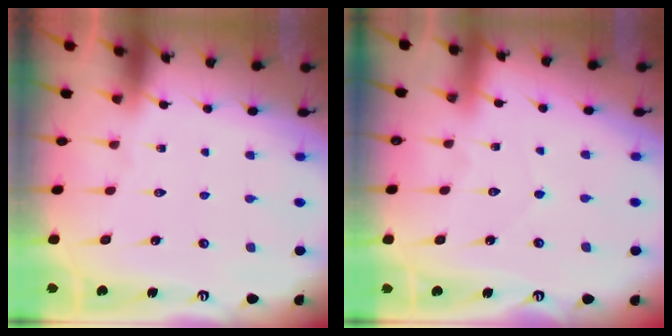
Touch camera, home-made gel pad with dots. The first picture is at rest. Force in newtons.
{"total": 2.5, "press": 2.5, "slide": 0.2}